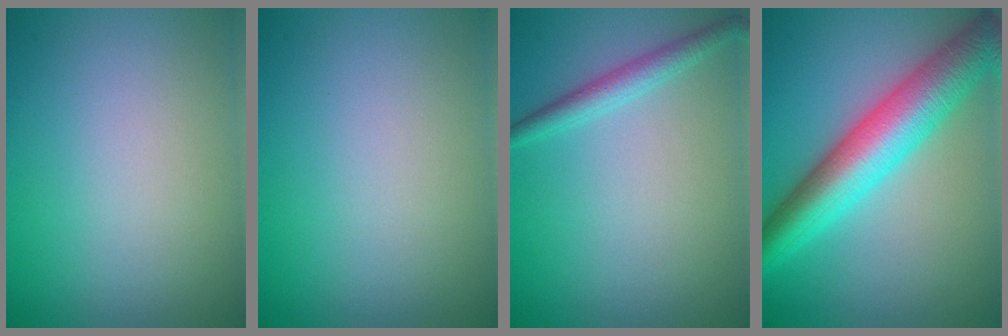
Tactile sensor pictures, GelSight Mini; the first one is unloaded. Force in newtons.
{"total": 0.0}
{"total": 2.1, "press": 2.1, "slide": 0.1}
{"total": 8.5, "press": 8.5, "slide": 0.0}